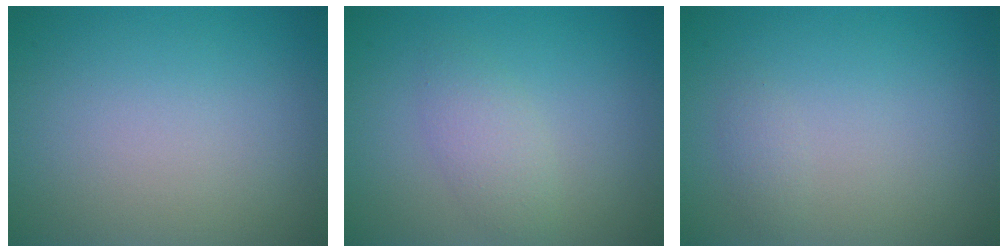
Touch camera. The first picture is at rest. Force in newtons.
{"total": 2.1, "press": 2.1, "slide": 0.1}
{"total": 0.7, "press": 0.7, "slide": 0.1}